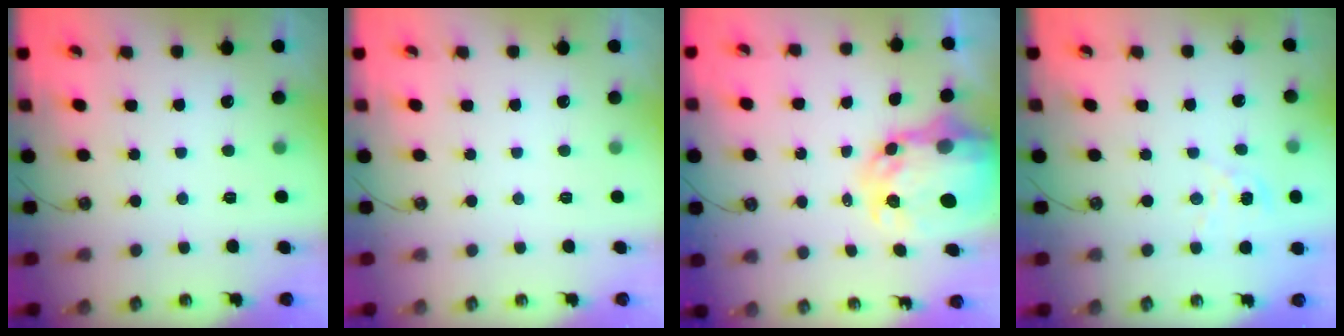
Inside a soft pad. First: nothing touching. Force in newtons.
{"total": 0.0}
{"total": 9.7, "press": 9.6, "slide": 0.9}
{"total": 2.9, "press": 2.9, "slide": 0.4}